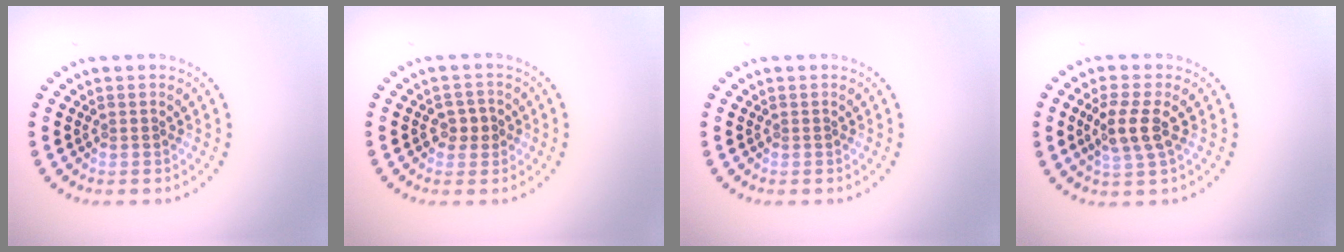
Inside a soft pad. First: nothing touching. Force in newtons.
{"total": 1.8, "press": 1.7, "slide": 0.5}
{"total": 0.0}
{"total": 3.2, "press": 2.9, "slide": 1.4}